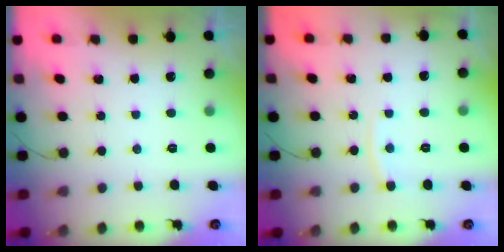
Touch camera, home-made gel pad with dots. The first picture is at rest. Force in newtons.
{"total": 4.7, "press": 4.7, "slide": 0.7}